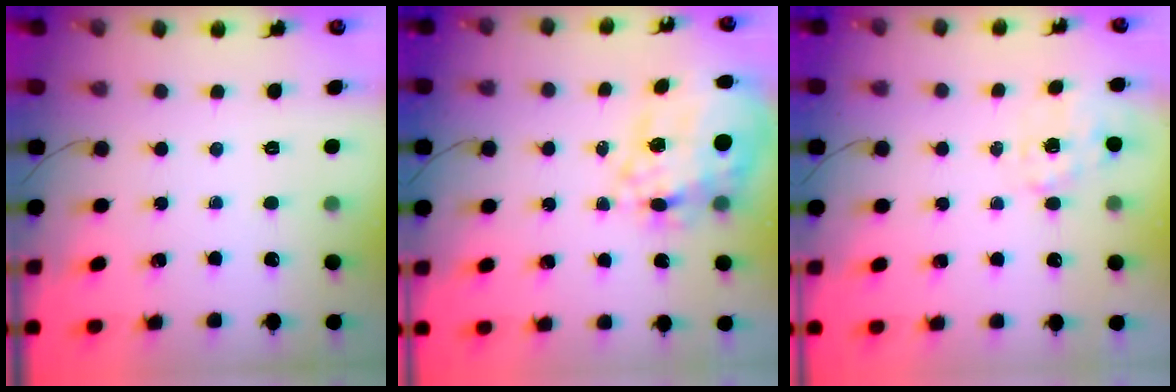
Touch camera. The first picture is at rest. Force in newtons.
{"total": 19.3, "press": 18.9, "slide": 4.3}
{"total": 2.2, "press": 2.1, "slide": 0.7}